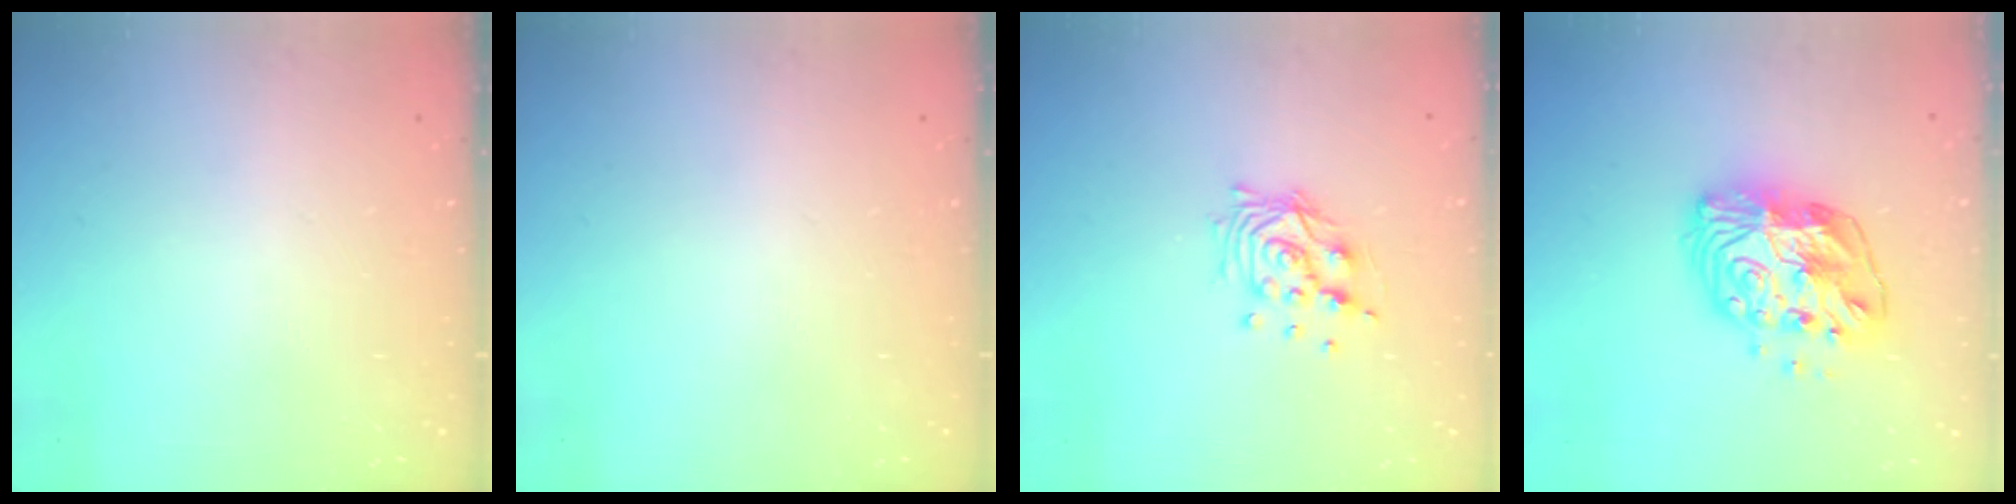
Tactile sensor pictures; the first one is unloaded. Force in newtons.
{"total": 0.0}
{"total": 10.6, "press": 10.5, "slide": 1.0}
{"total": 14.1, "press": 14.1, "slide": 1.2}